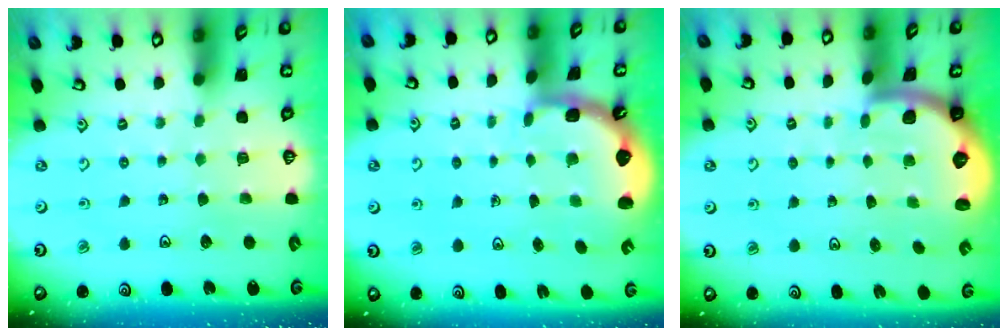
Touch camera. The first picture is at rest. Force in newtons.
{"total": 2.4, "press": 1.7, "slide": 1.8}
{"total": 1.6, "press": 1.6, "slide": 0.1}